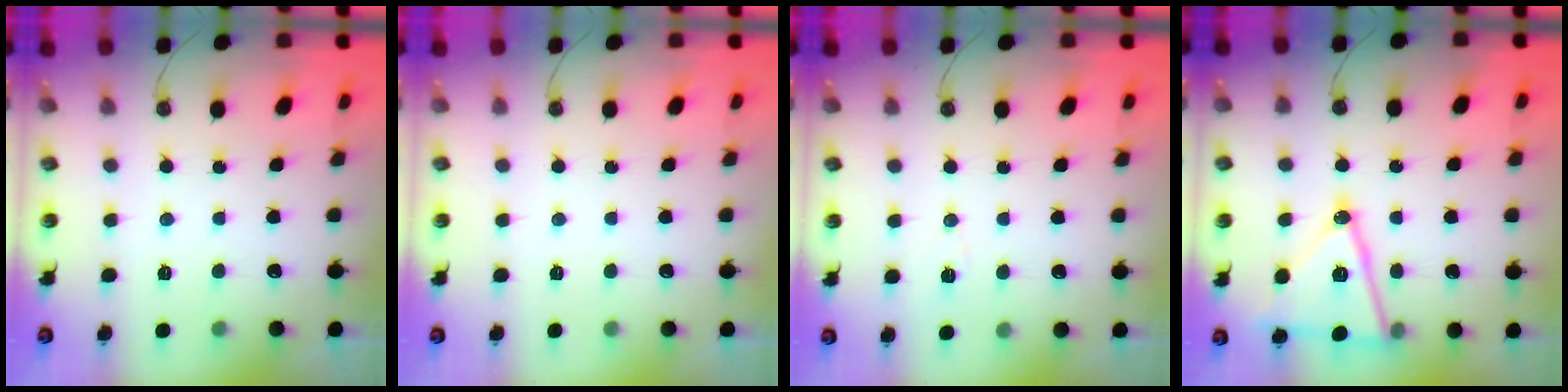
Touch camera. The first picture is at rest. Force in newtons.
{"total": 0.0}
{"total": 3.3, "press": 2.4, "slide": 2.3}
{"total": 16.7, "press": 16.4, "slide": 3.5}